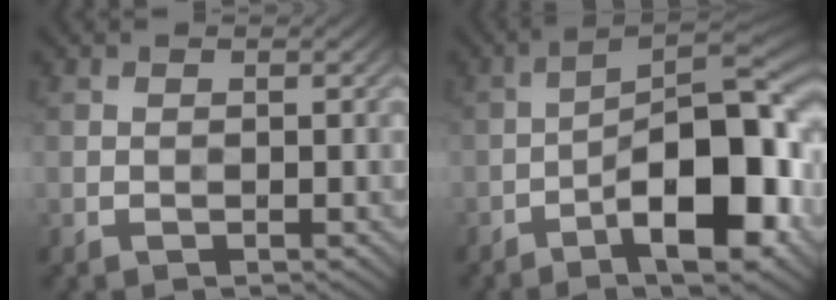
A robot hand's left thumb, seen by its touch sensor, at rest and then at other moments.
{"total": 15.4, "force": [-6.1, 5.5, 13.1], "torque": [-0.178, 0.010, -0.101]}